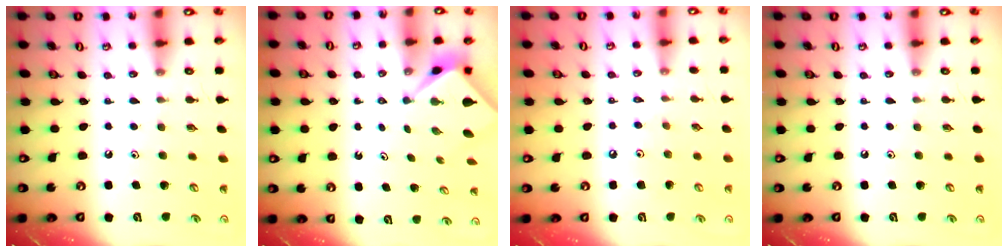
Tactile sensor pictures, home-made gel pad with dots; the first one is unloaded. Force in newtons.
{"total": 2.1, "press": 2.1, "slide": 0.2}
{"total": 2.6, "press": 2.6, "slide": 0.4}
{"total": 0.0}